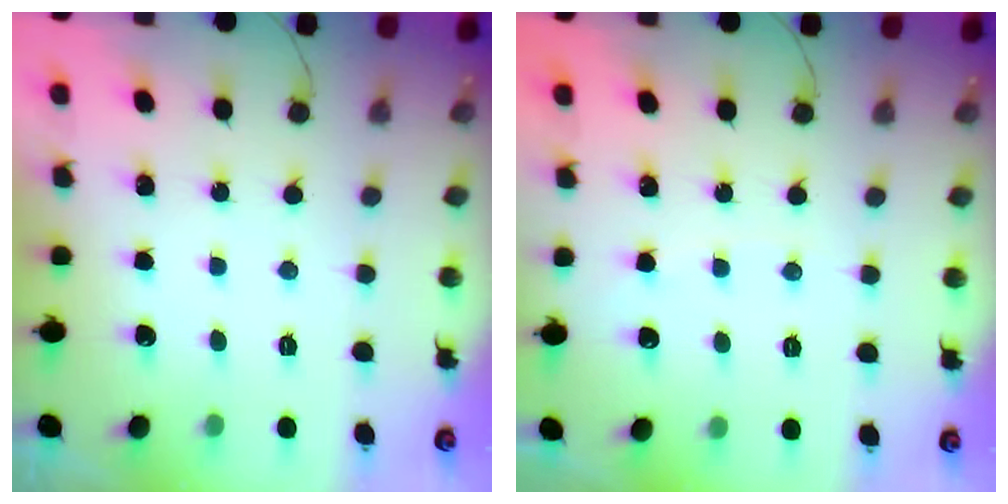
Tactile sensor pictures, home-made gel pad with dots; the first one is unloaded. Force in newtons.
{"total": 3.2, "press": 3.2, "slide": 0.4}